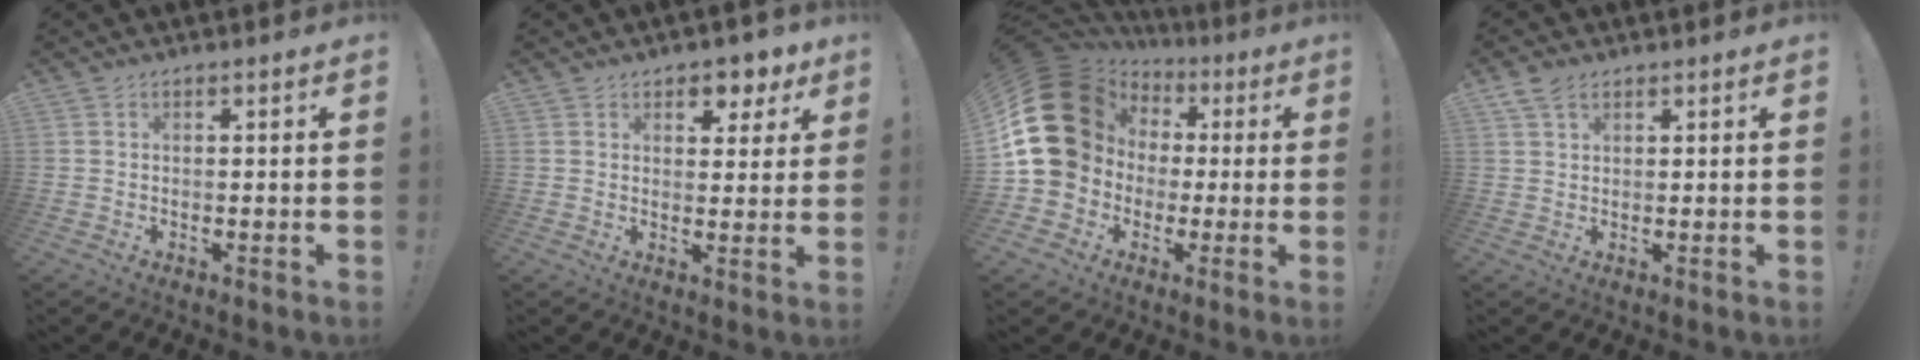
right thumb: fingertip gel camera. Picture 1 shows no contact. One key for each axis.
{"total": 6.3, "fx": 4.2, "fy": 4.2, "fz": 2.0, "tx": -0.008, "ty": -0.034, "tz": 0.075}
{"total": 22.3, "fx": 2.7, "fy": 18.8, "fz": 11.7, "tx": -0.192, "ty": -0.005, "tz": 0.088}
{"total": 4.1, "fx": 2.7, "fy": 2.3, "fz": 2.1, "tx": -0.040, "ty": -0.006, "tz": 0.053}